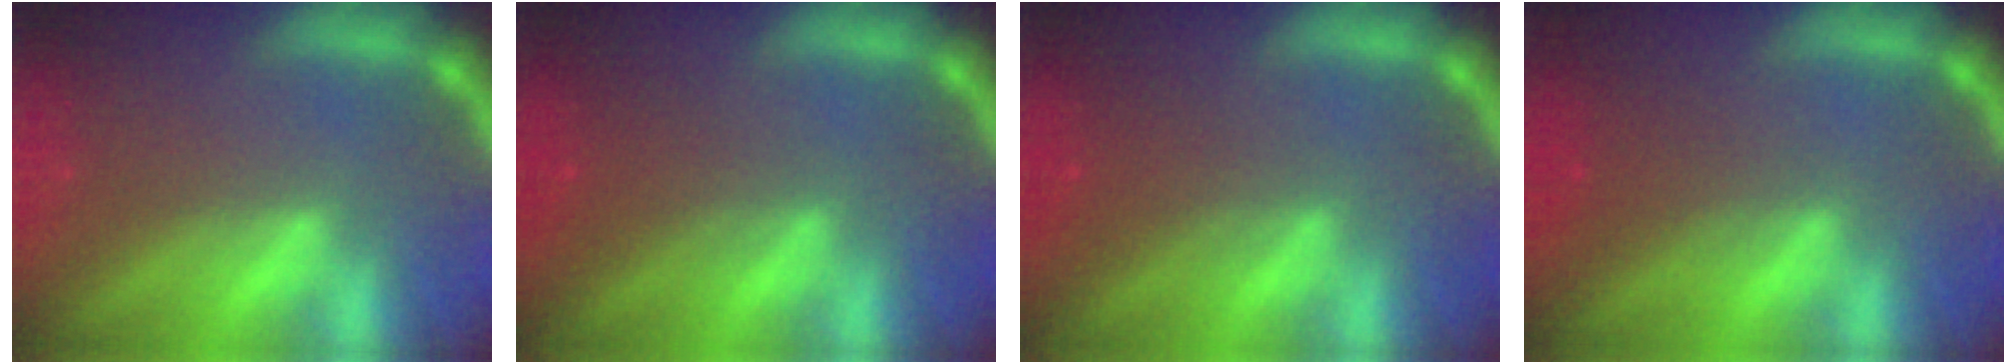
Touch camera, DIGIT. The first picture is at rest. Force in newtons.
{"total": 2.4}
{"total": 2.4}
{"total": 2.0}